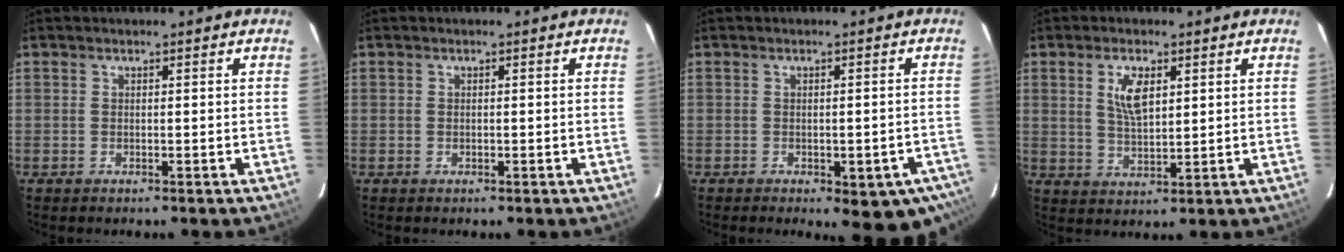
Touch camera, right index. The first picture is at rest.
{"total": 0.5, "force": [-0.1, 0.4, 0.3], "torque": [-0.005, 0.001, 0.000]}
{"total": 11.6, "force": [-7.0, 4.5, 8.2], "torque": [-0.097, -0.018, -0.080]}
{"total": 6.2, "force": [2.3, 2.8, 5.0], "torque": [-0.091, 0.002, 0.048]}